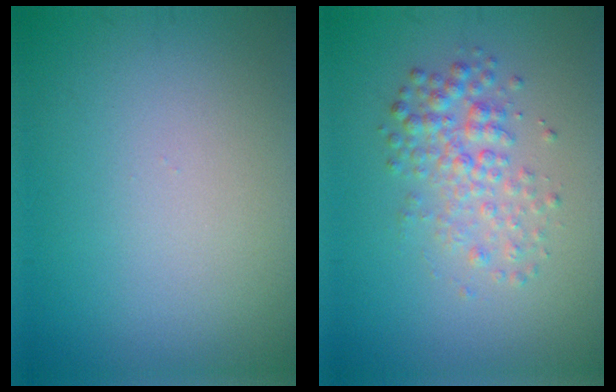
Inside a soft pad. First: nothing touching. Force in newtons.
{"total": 3.1, "press": 3.1, "slide": 0.0}